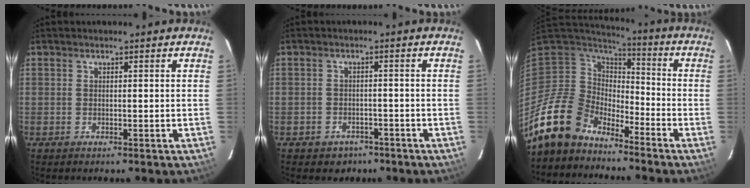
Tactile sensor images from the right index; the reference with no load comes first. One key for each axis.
{"total": 4.7, "fx": -3.0, "fy": 3.6, "fz": 0.6, "tx": -0.026, "ty": 0.012, "tz": -0.035}
{"total": 13.1, "fx": -11.1, "fy": 6.5, "fz": 2.3, "tx": -0.070, "ty": 0.022, "tz": -0.212}